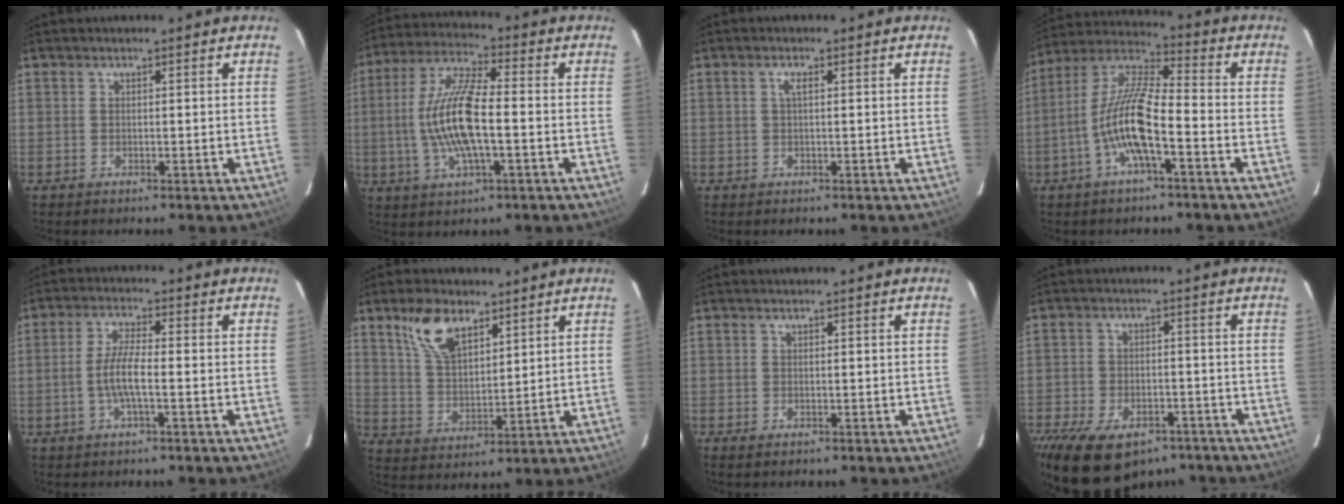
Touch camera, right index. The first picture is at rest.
{"total": 13.6, "force": [-1.8, 4.0, 12.9], "torque": [-0.262, 0.005, -0.037]}
{"total": 1.3, "force": [0.4, 0.3, 1.2], "torque": [-0.024, 0.004, 0.004]}
{"total": 12.0, "force": [-4.5, 2.5, 10.9], "torque": [-0.222, 0.004, -0.091]}
{"total": 5.6, "force": [-1.4, 0.9, 5.4], "torque": [-0.110, 0.002, -0.029]}
{"total": 10.1, "force": [6.2, 5.0, 6.2], "torque": [-0.117, 0.014, 0.127]}
{"total": 1.1, "force": [-0.8, 0.6, 0.6], "torque": [-0.011, -0.005, -0.013]}
{"total": 19.2, "force": [-12.9, 10.3, 9.8], "torque": [-0.222, -0.020, -0.191]}